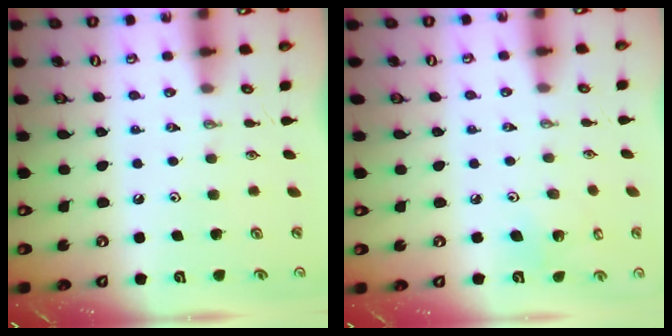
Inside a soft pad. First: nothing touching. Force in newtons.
{"total": 4.6, "press": 4.5, "slide": 1.2}